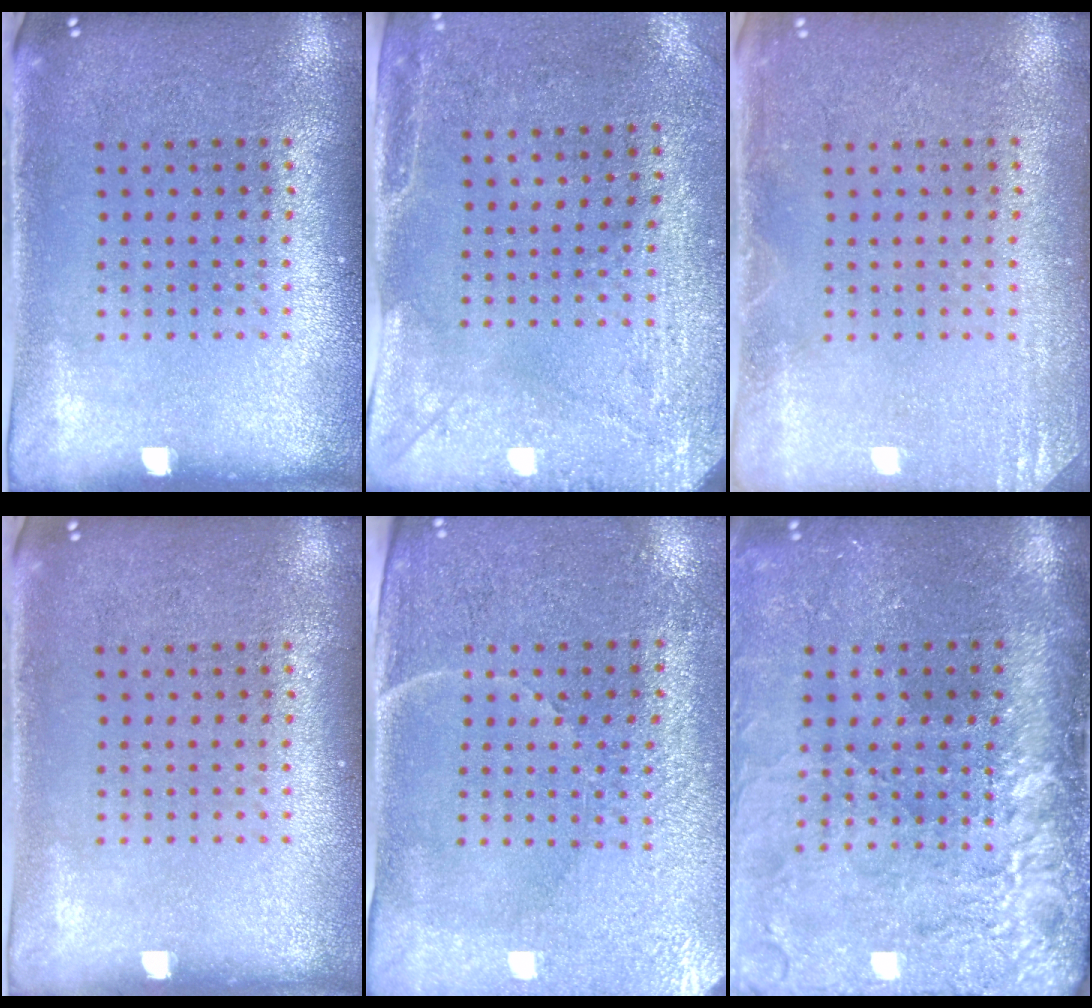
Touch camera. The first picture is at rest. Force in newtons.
{"total": 2.9, "press": 2.3, "slide": 1.8}
{"total": 1.8, "press": 1.8, "slide": 0.2}
{"total": 0.0}
{"total": 3.3, "press": 3.2, "slide": 1.0}
{"total": 4.6, "press": 3.7, "slide": 2.7}